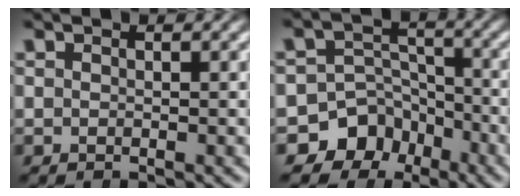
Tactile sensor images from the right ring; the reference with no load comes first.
{"total": 11.0, "force": [-5.2, 9.0, 3.4], "torque": [-0.046, -0.031, -0.086]}